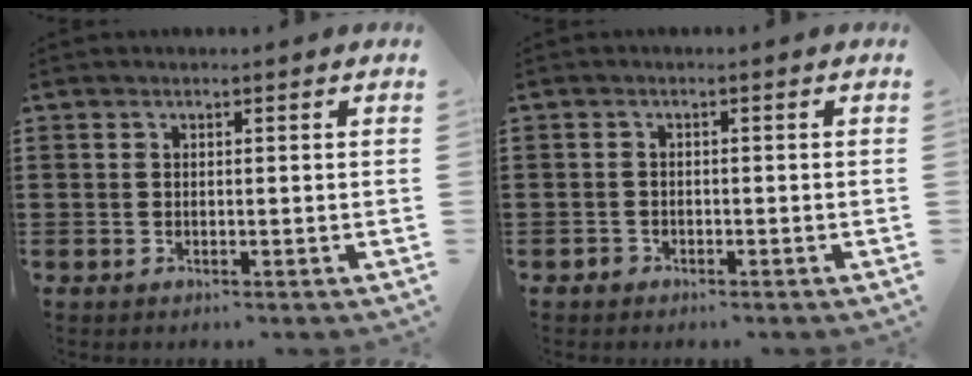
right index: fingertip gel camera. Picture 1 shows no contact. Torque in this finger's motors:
{"motor_torque": [-1.10, 1.04, -0.01, 0.00]}